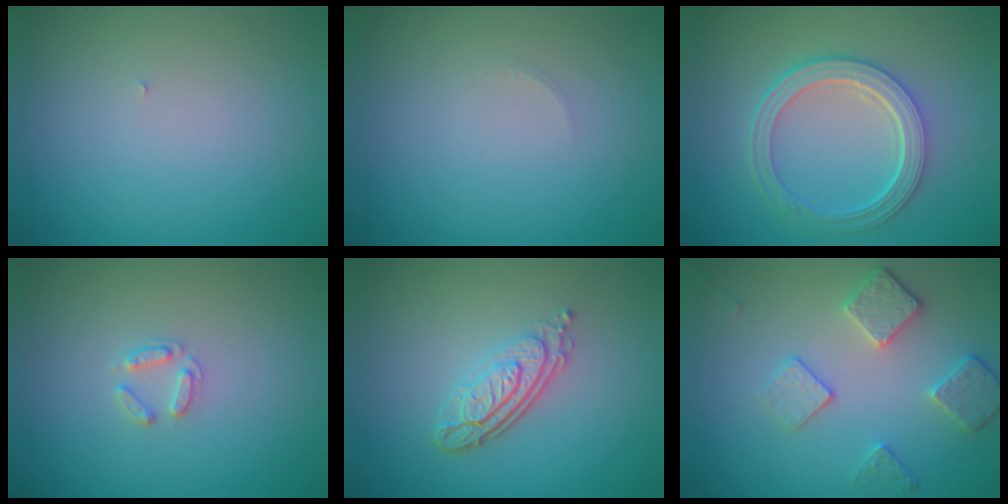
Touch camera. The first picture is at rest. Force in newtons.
{"total": 0.6, "press": 0.6, "slide": 0.1}
{"total": 5.2, "press": 4.0, "slide": 3.3}
{"total": 1.5, "press": 1.4, "slide": 0.2}
{"total": 4.3, "press": 3.0, "slide": 3.1}
{"total": 3.5, "press": 3.1, "slide": 1.7}